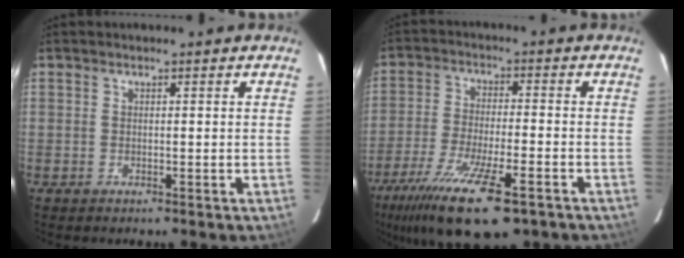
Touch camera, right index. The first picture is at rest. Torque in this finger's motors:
{"motor_torque": [1.64, -0.50, 0.84, 0.21]}